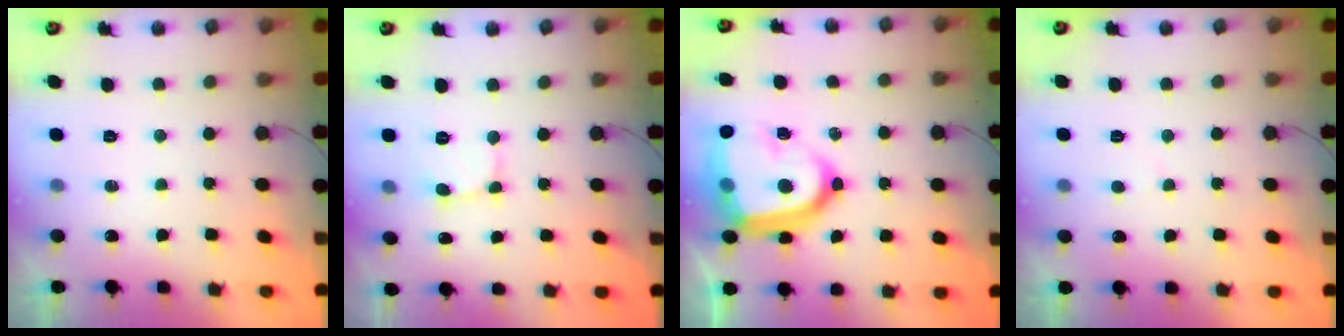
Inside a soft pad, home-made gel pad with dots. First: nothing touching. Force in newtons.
{"total": 2.4, "press": 2.4, "slide": 0.1}
{"total": 21.2, "press": 21.1, "slide": 2.0}
{"total": 2.7, "press": 2.7, "slide": 0.2}